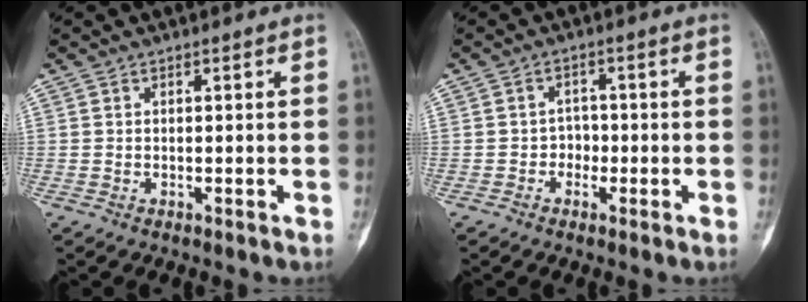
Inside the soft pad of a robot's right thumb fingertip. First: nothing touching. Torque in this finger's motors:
{"motor_torque": [-0.18, 0.19, -0.29, 0.13, 0.00]}